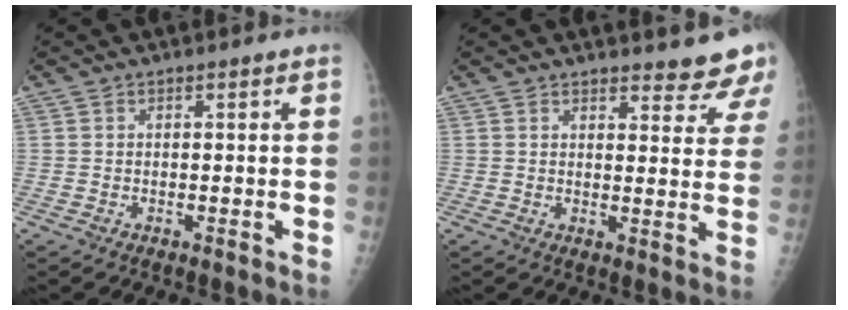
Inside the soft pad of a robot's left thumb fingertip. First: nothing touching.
{"total": 7.9, "force": [7.4, 1.7, 2.0], "torque": [0.009, -0.046, 0.071]}